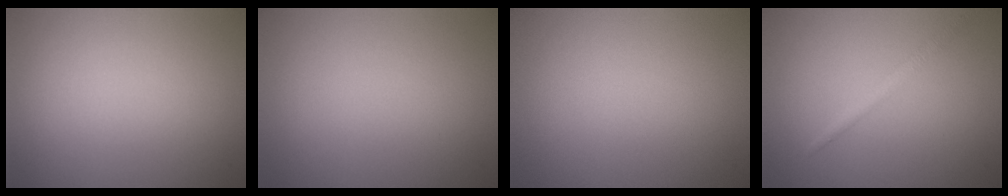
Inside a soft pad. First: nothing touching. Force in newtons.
{"total": 0.0}
{"total": 0.0}
{"total": 1.5, "press": 1.5, "slide": 0.0}